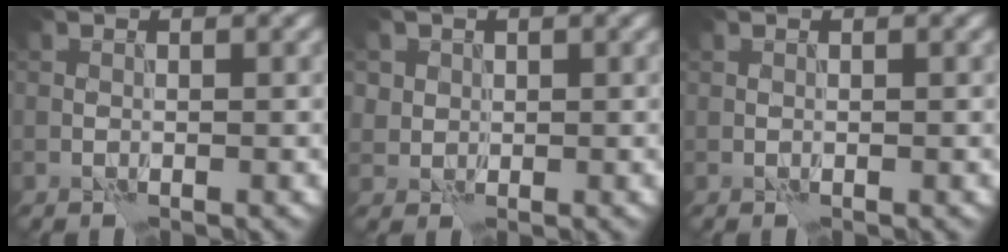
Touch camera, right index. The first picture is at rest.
{"total": 2.5, "force": [1.2, 2.1, 0.6], "torque": [-0.019, -0.001, 0.035]}
{"total": 0.0}